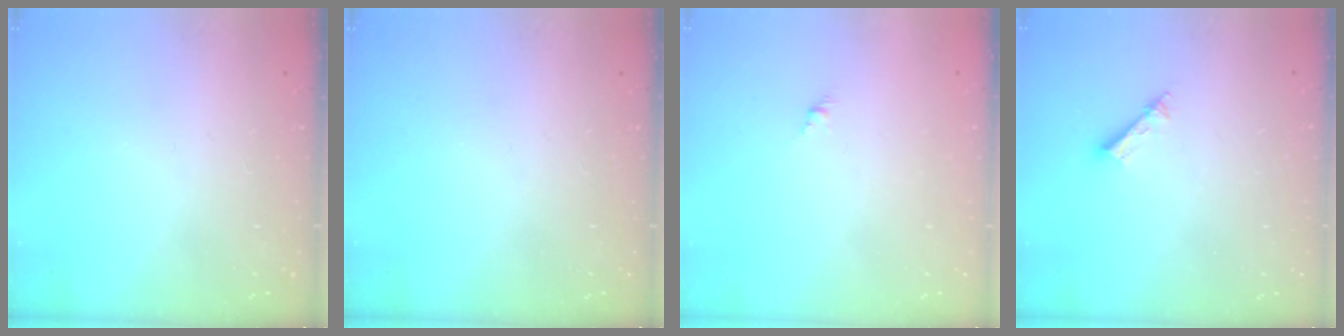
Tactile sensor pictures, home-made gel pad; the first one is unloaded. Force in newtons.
{"total": 0.0}
{"total": 1.6, "press": 1.5, "slide": 0.5}
{"total": 3.6, "press": 3.6, "slide": 0.2}